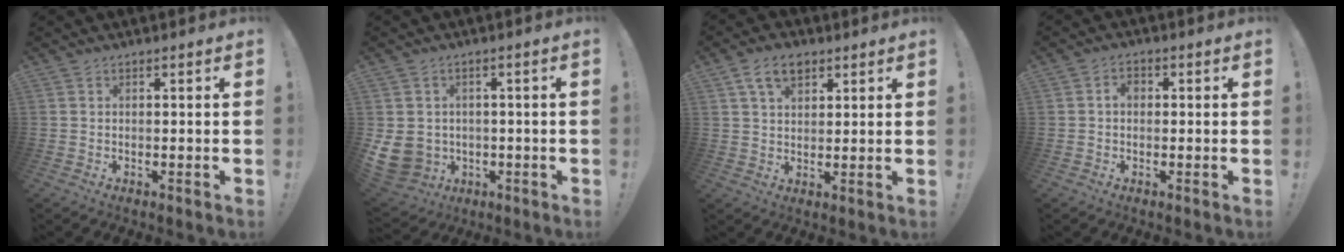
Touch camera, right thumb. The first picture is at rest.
{"total": 8.4, "force": [-1.0, 7.6, 3.5], "torque": [-0.085, 0.001, -0.012]}
{"total": 7.8, "force": [4.1, 4.8, 4.5], "torque": [-0.073, -0.004, 0.075]}
{"total": 2.8, "force": [-0.1, 2.0, 2.0], "torque": [-0.034, 0.009, -0.003]}